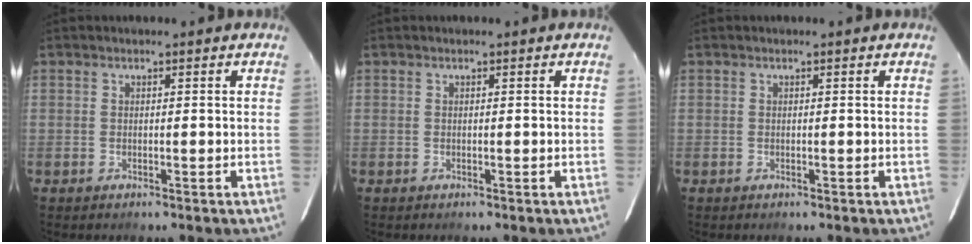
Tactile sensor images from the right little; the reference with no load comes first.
{"total": 0.0}
{"total": 0.0}